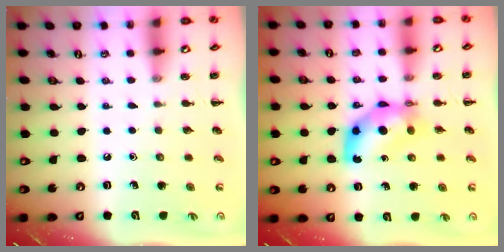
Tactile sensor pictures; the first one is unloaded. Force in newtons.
{"total": 7.7, "press": 7.5, "slide": 1.4}